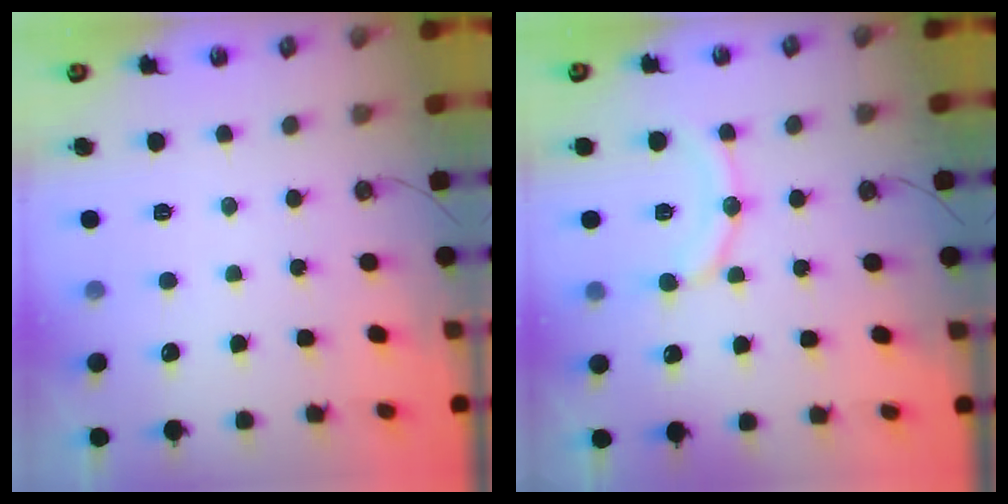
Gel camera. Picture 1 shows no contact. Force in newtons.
{"total": 12.5, "press": 12.1, "slide": 3.3}